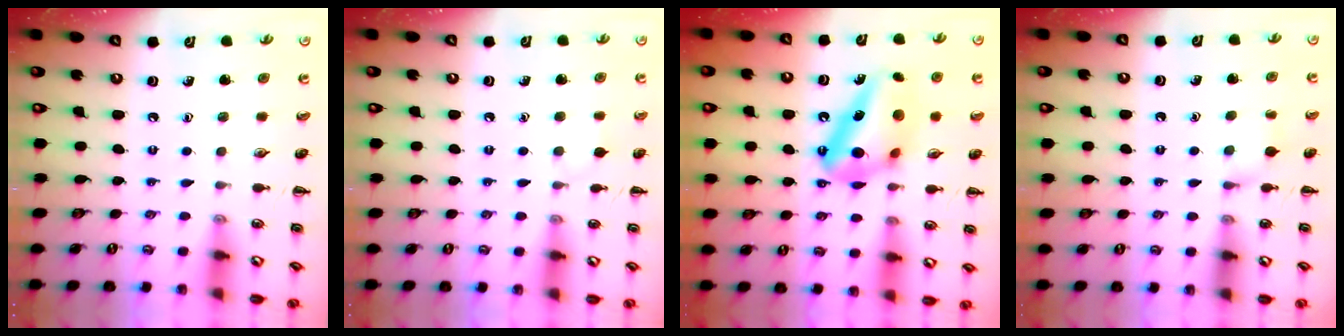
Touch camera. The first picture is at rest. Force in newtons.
{"total": 5.5, "press": 5.2, "slide": 1.6}
{"total": 14.1, "press": 14.1, "slide": 0.3}
{"total": 6.0, "press": 5.8, "slide": 1.6}